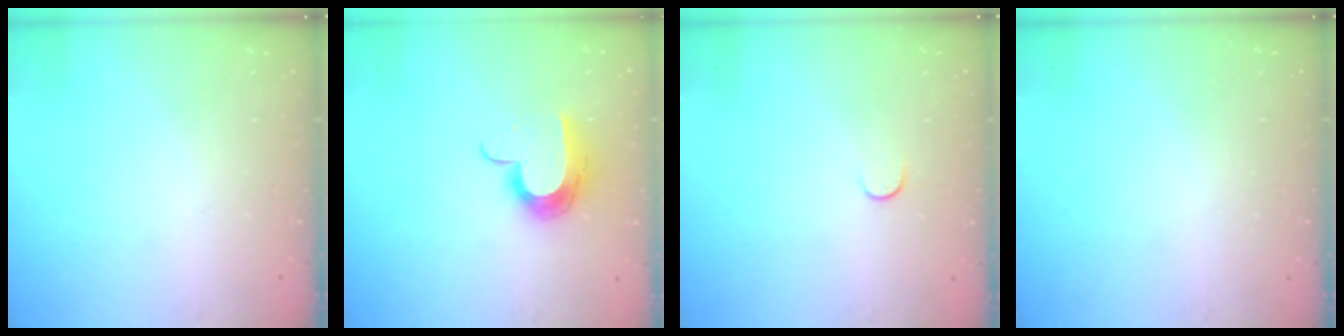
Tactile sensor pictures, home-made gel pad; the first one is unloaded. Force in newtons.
{"total": 11.3, "press": 11.2, "slide": 0.7}
{"total": 3.9, "press": 3.9, "slide": 0.5}
{"total": 0.0}